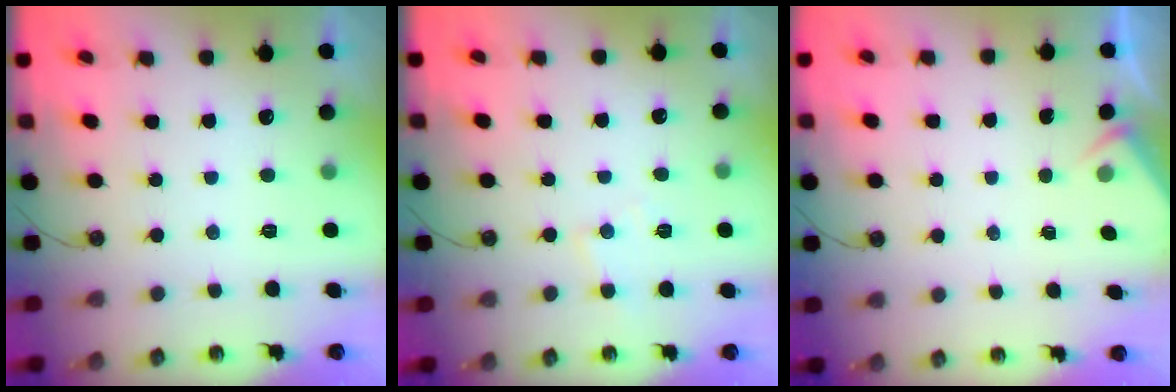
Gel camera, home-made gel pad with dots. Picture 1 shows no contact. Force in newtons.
{"total": 5.5, "press": 5.4, "slide": 0.7}
{"total": 2.2, "press": 2.1, "slide": 0.4}